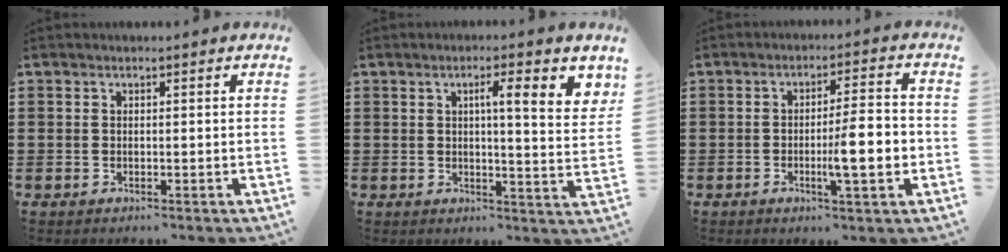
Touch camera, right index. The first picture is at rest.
{"total": 6.2, "force": [2.5, 0.9, 5.6], "torque": [-0.089, -0.004, 0.032]}
{"total": 7.5, "force": [-1.6, 1.1, 7.2], "torque": [-0.110, -0.003, -0.029]}